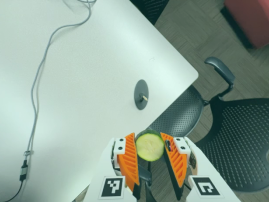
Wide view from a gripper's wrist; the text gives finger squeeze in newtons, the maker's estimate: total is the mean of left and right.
{"total": 11.0, "left": 10.8, "right": 11.1}